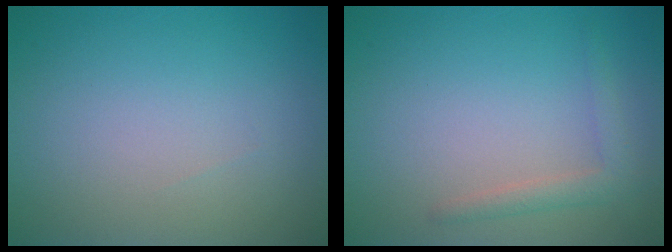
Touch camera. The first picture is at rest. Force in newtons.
{"total": 1.8, "press": 1.8, "slide": 0.2}